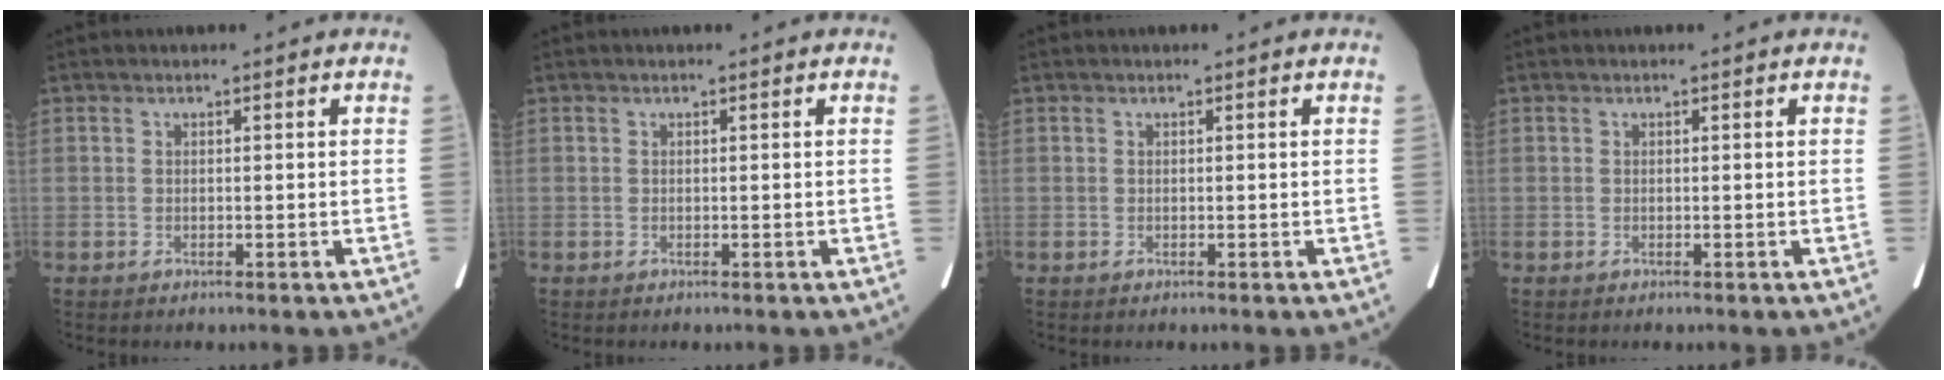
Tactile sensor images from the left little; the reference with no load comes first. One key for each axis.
{"total": 0.0}
{"total": 0.0}
{"total": 0.0}